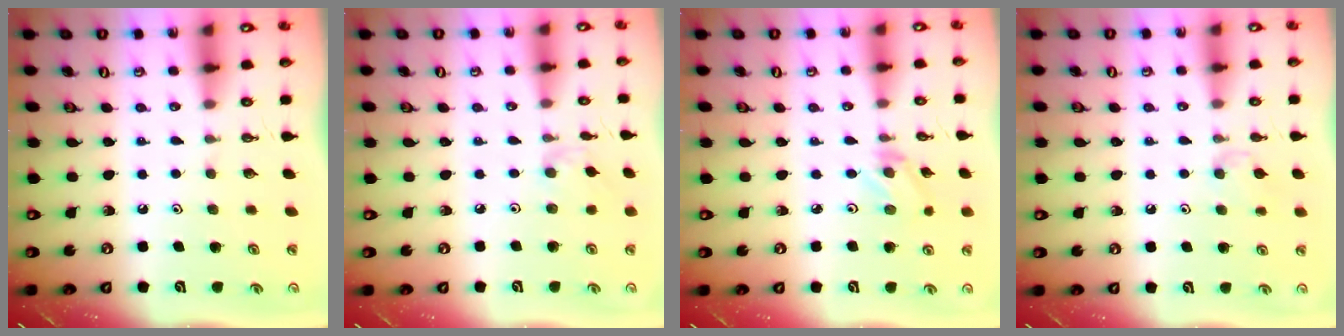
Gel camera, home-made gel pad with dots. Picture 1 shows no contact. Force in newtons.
{"total": 1.4, "press": 1.4, "slide": 0.4}
{"total": 2.0, "press": 1.9, "slide": 0.3}
{"total": 4.8, "press": 4.7, "slide": 0.8}